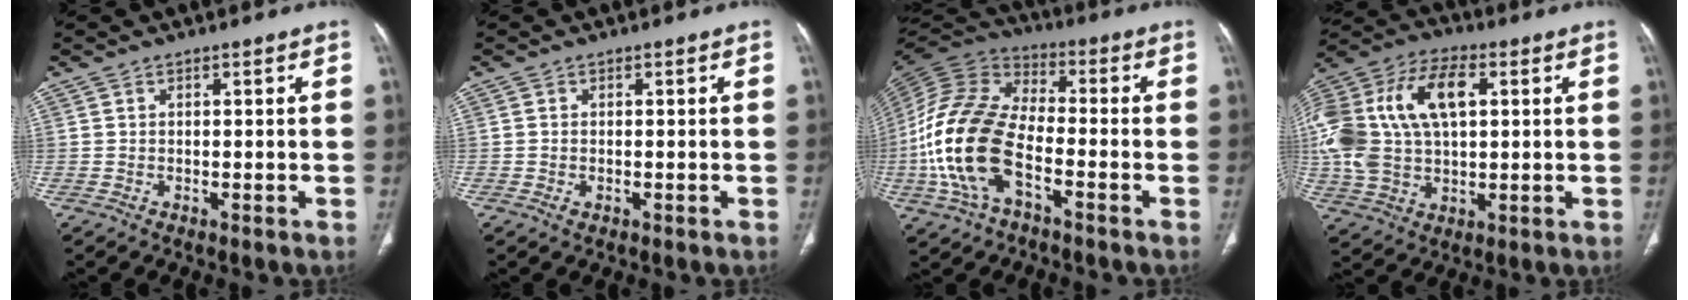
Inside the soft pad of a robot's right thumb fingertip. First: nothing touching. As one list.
[{"total": 1.0, "force": [-0.3, 0.7, 0.6], "torque": [-0.015, 0.003, -0.002]}, {"total": 18.5, "force": [-5.4, 9.9, 14.7], "torque": [-0.308, 0.028, -0.106]}, {"total": 23.9, "force": [4.6, 14.1, 18.7], "torque": [-0.410, 0.023, 0.082]}]